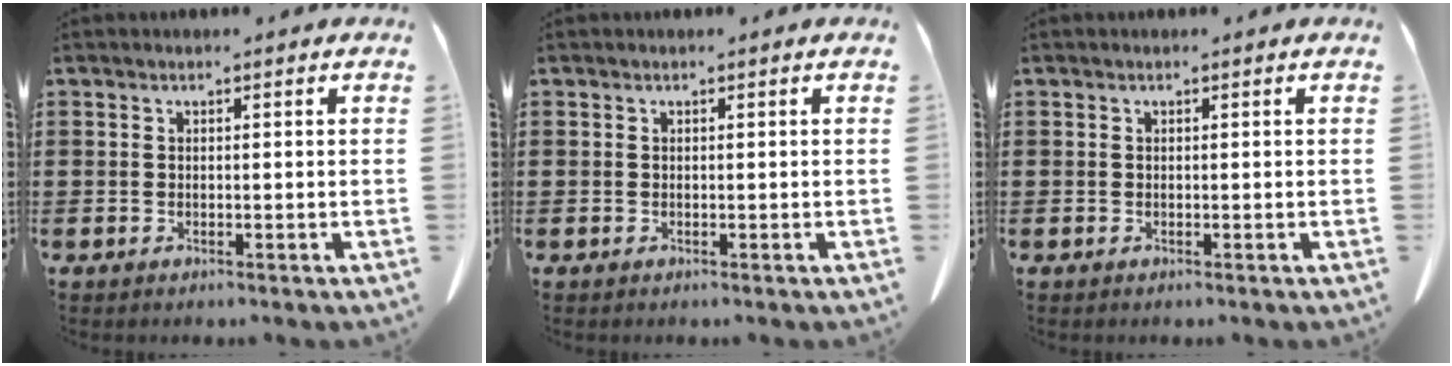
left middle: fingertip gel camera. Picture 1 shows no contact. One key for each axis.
{"total": 0.0}
{"total": 0.0}